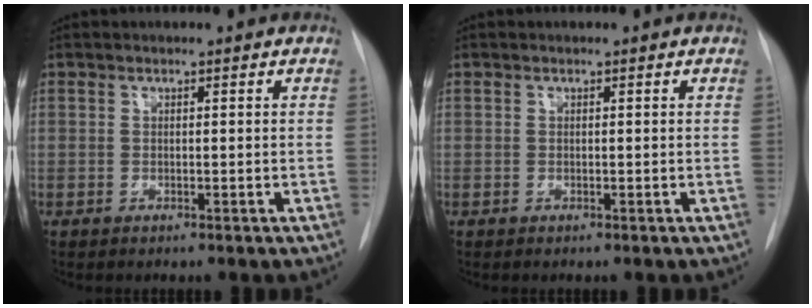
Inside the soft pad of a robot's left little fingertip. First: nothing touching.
{"total": 0.0}